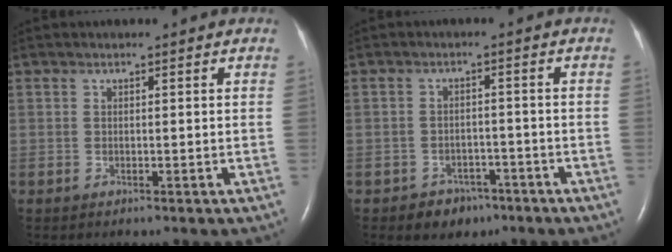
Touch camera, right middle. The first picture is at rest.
{"total": 4.1, "force": [-2.7, 2.9, 0.9], "torque": [-0.012, 0.010, -0.032]}